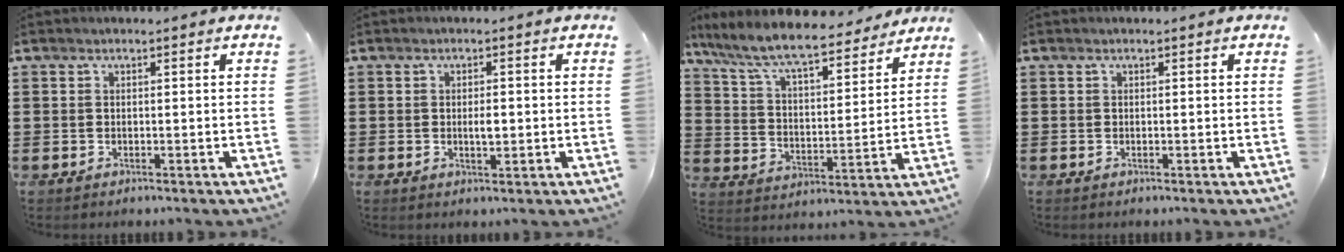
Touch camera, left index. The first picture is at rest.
{"total": 2.2, "force": [-0.1, 0.8, 2.1], "torque": [-0.032, -0.004, -0.004]}
{"total": 9.1, "force": [8.0, 1.0, 4.3], "torque": [-0.114, -0.044, 0.134]}
{"total": 0.0}